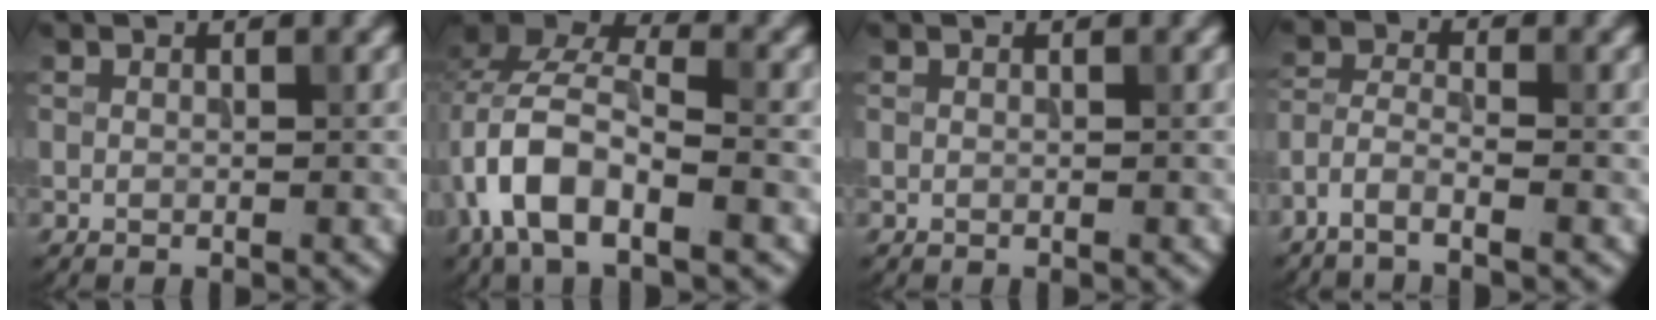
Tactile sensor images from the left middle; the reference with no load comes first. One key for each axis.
{"total": 8.6, "fx": -3.1, "fy": 4.5, "fz": 6.7, "tx": -0.129, "ty": 0.009, "tz": -0.066}
{"total": 0.0}
{"total": 2.8, "fx": -2.1, "fy": 0.5, "fz": 1.7, "tx": -0.040, "ty": 0.000, "tz": -0.055}